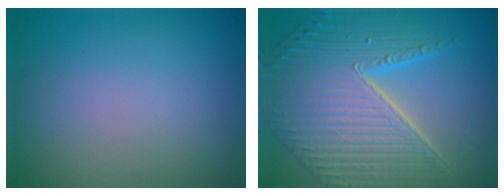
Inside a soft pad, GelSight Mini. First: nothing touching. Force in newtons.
{"total": 10.1, "press": 7.3, "slide": 6.9}